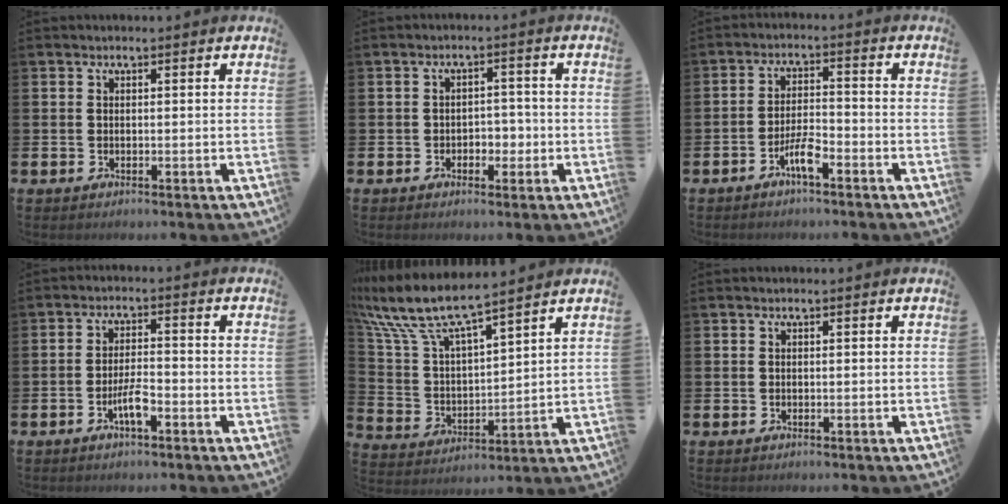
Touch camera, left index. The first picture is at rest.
{"total": 2.7, "force": [-1.1, 2.1, 1.3], "torque": [-0.014, 0.000, -0.031]}
{"total": 4.1, "force": [-2.6, 0.8, 3.1], "torque": [-0.059, 0.006, -0.050]}
{"total": 3.7, "force": [-1.7, 1.0, 3.1], "torque": [-0.061, 0.003, -0.033]}
{"total": 8.7, "force": [7.8, 1.6, 3.4], "torque": [-0.107, -0.047, 0.132]}
{"total": 0.0}